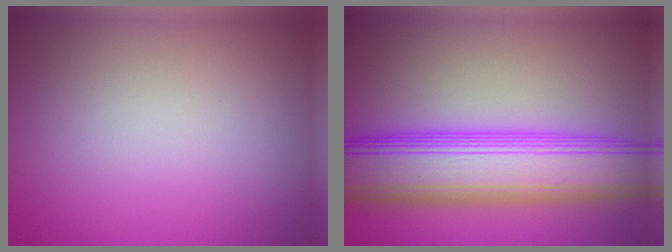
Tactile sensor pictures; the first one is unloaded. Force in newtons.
{"total": 10.0, "press": 10.0, "slide": 0.1}